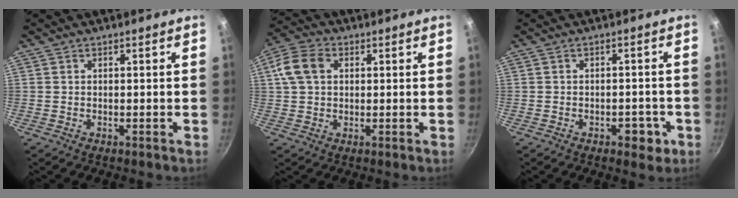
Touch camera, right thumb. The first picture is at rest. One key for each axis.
{"total": 7.7, "fx": 1.9, "fy": 5.5, "fz": 5.0, "tx": -0.101, "ty": 0.016, "tz": 0.032}
{"total": 3.9, "fx": -1.8, "fy": 2.2, "fz": 2.6, "tx": -0.016, "ty": 0.012, "tz": -0.023}